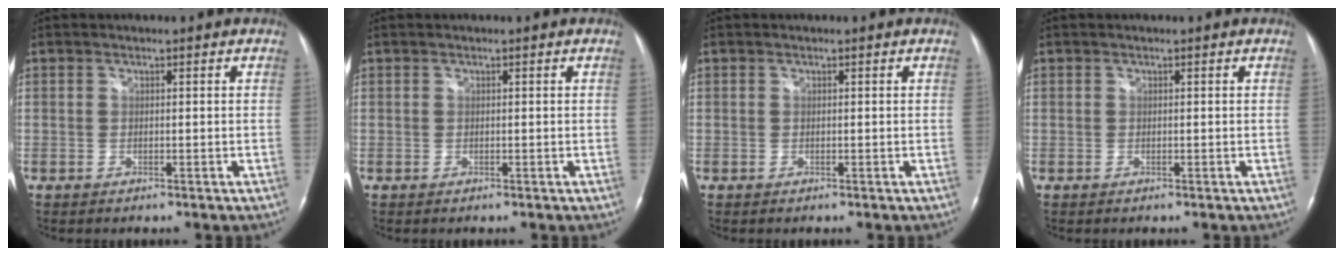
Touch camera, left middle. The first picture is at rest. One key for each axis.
{"total": 0.0}
{"total": 0.0}
{"total": 0.0}